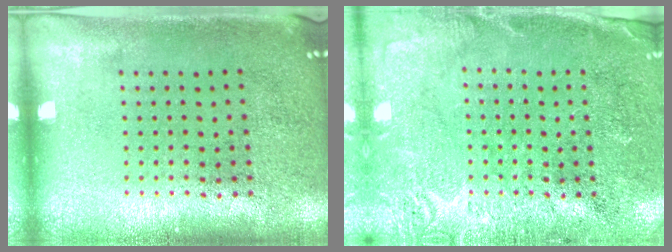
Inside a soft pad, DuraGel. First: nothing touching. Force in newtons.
{"total": 2.7, "press": 2.7, "slide": 0.4}